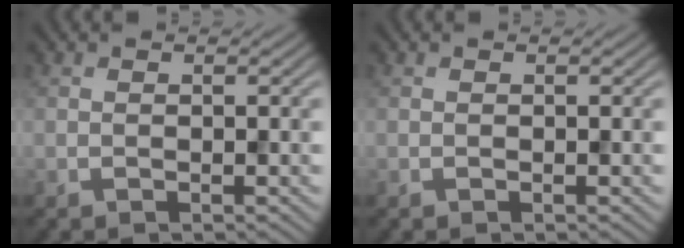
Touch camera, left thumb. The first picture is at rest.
{"total": 0.0}